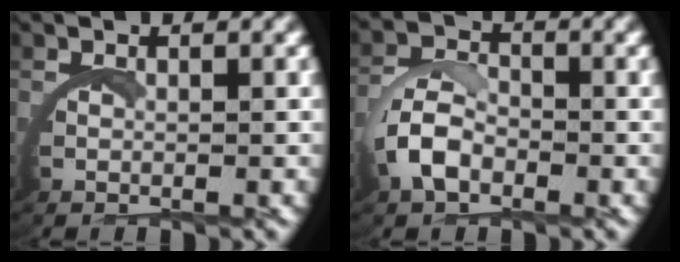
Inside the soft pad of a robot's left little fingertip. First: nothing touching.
{"total": 2.8, "force": [-0.6, 2.0, 1.9], "torque": [-0.042, -0.003, -0.014]}